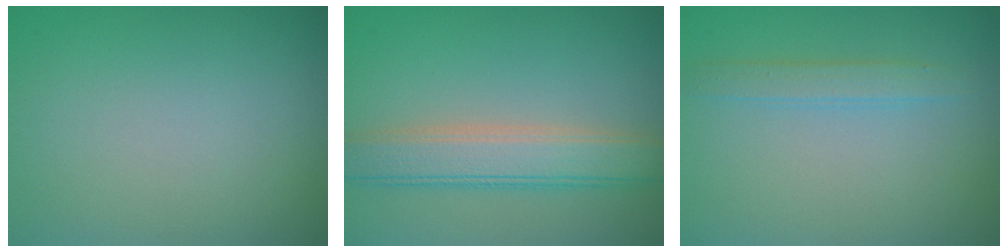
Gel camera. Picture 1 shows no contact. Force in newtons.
{"total": 5.0, "press": 5.0, "slide": 0.1}
{"total": 1.7, "press": 1.7, "slide": 0.1}